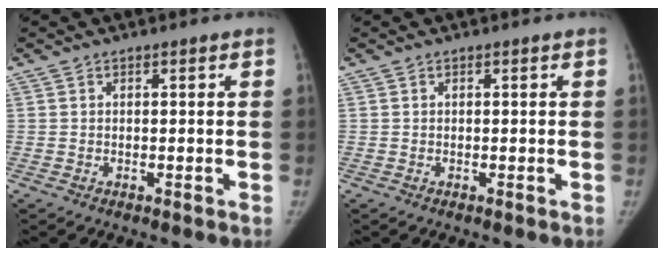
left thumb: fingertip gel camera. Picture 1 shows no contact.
{"total": 0.0}